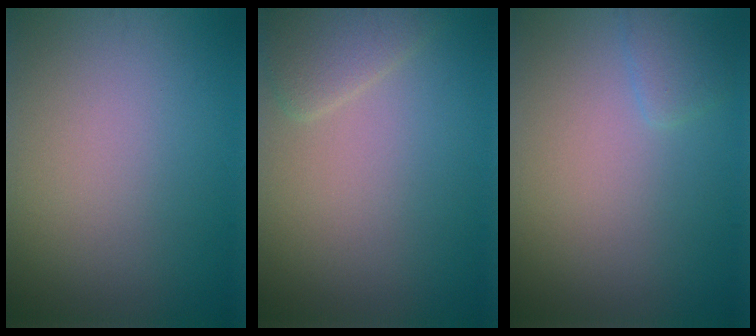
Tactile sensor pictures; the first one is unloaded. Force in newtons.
{"total": 2.4, "press": 2.4, "slide": 0.2}
{"total": 1.2, "press": 1.2, "slide": 0.1}